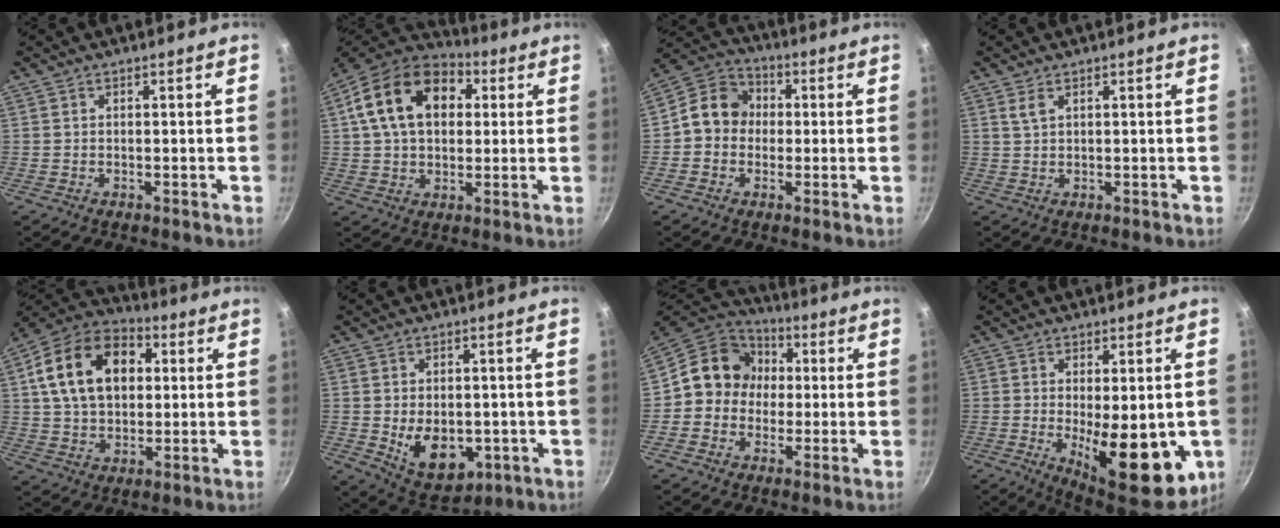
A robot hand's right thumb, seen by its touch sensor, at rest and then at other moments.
{"total": 19.0, "force": [4.9, 13.0, 12.9], "torque": [-0.206, 0.022, 0.069]}
{"total": 9.4, "force": [0.0, 8.2, 4.5], "torque": [-0.040, 0.026, -0.024]}
{"total": 1.8, "force": [1.0, 0.8, 1.3], "torque": [-0.026, -0.005, 0.023]}
{"total": 18.5, "force": [4.3, 12.8, 12.7], "torque": [-0.196, 0.019, 0.060]}
{"total": 10.6, "force": [-1.7, 7.2, 7.6], "torque": [-0.087, -0.011, -0.003]}
{"total": 12.1, "force": [0.6, 10.9, 5.2], "torque": [-0.046, 0.031, -0.011]}
{"total": 16.3, "force": [-3.0, 6.5, 14.6], "torque": [-0.176, -0.017, -0.025]}